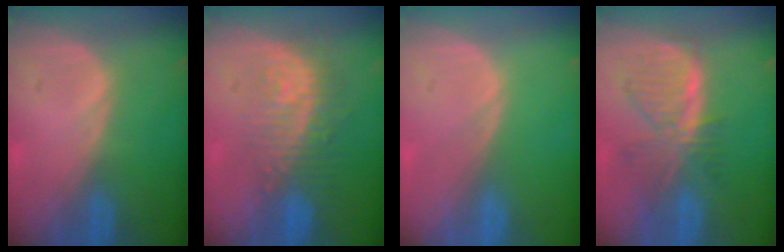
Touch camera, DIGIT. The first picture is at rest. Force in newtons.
{"total": 9.3, "press": 8.1, "slide": 4.5}
{"total": 0.0}
{"total": 7.4, "press": 6.7, "slide": 3.0}